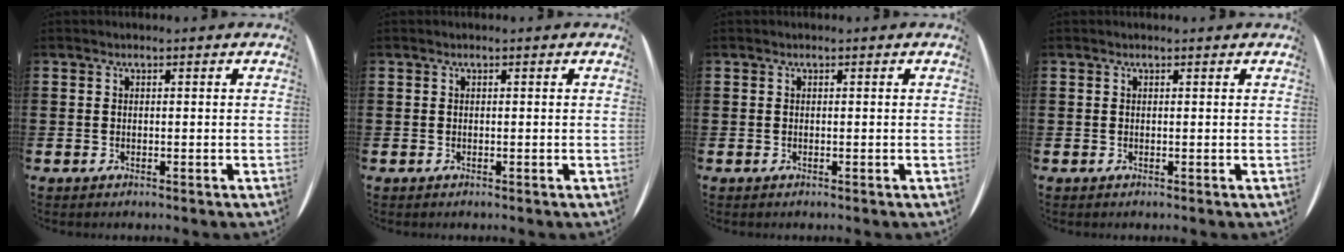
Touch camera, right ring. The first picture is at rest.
{"total": 0.0}
{"total": 0.0}
{"total": 0.0}